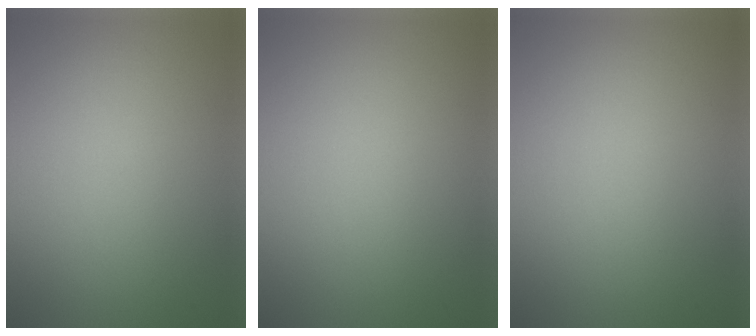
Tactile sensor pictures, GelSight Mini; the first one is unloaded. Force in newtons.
{"total": 0.0}
{"total": 0.0}